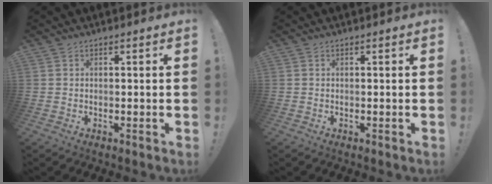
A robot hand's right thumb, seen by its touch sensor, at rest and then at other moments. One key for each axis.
{"total": 0.0}